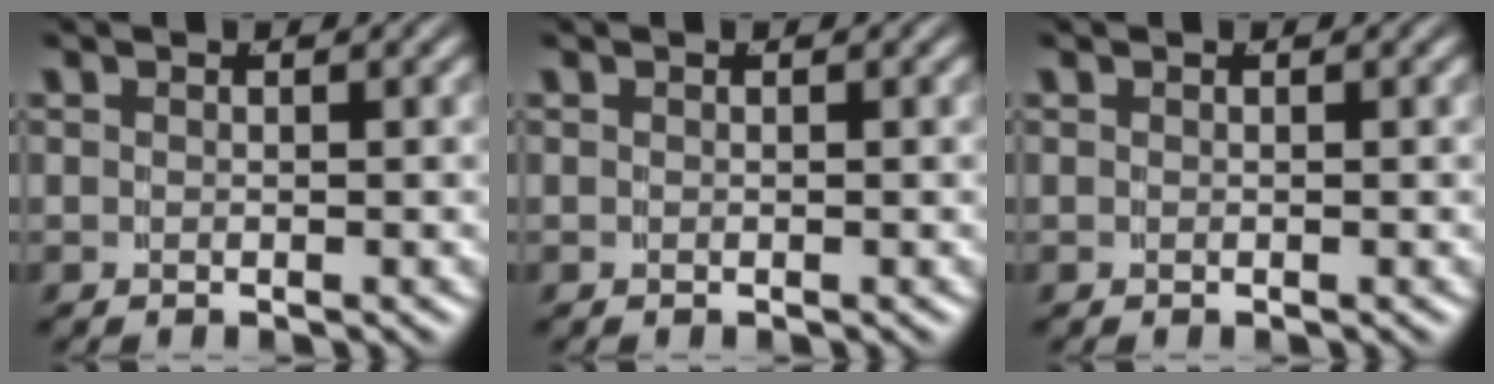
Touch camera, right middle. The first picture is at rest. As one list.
[{"total": 0.0}, {"total": 0.0}]